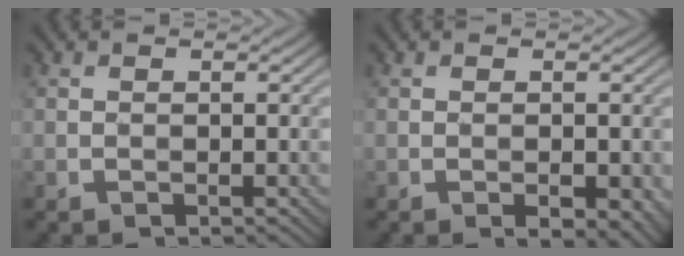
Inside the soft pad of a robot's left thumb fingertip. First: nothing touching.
{"total": 2.8, "force": [-1.3, 1.1, 2.3], "torque": [-0.029, 0.000, -0.013]}